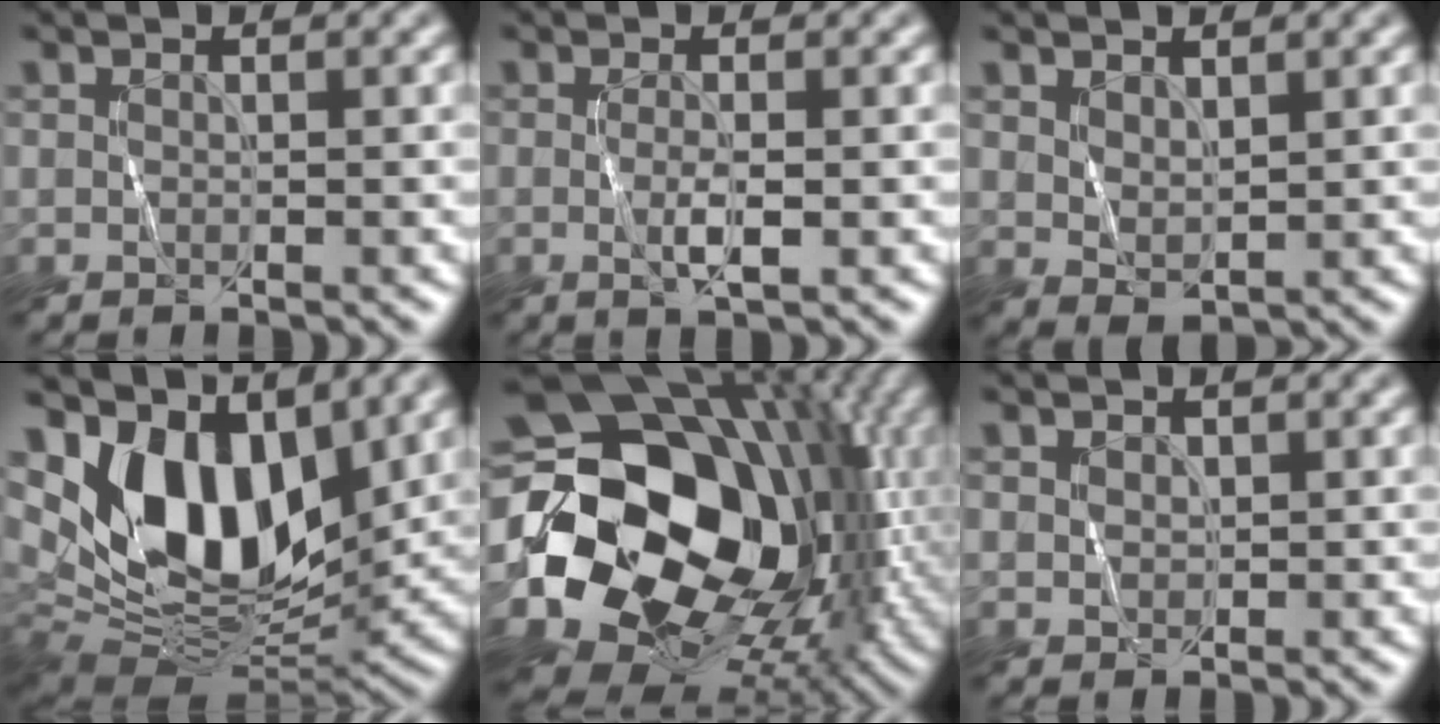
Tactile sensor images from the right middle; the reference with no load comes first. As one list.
[{"total": 1.9, "force": [-0.2, 0.3, 1.9], "torque": [-0.039, -0.007, -0.005]}, {"total": 1.8, "force": [1.2, 0.8, 1.0], "torque": [-0.024, -0.006, 0.030]}, {"total": 10.4, "force": [4.1, 6.1, 7.3], "torque": [-0.130, -0.012, 0.071]}, {"total": 21.3, "force": [-1.6, 16.5, 13.5], "torque": [-0.233, -0.036, -0.024]}, {"total": 1.2, "force": [0.5, 1.0, 0.4], "torque": [-0.009, -0.002, 0.013]}]